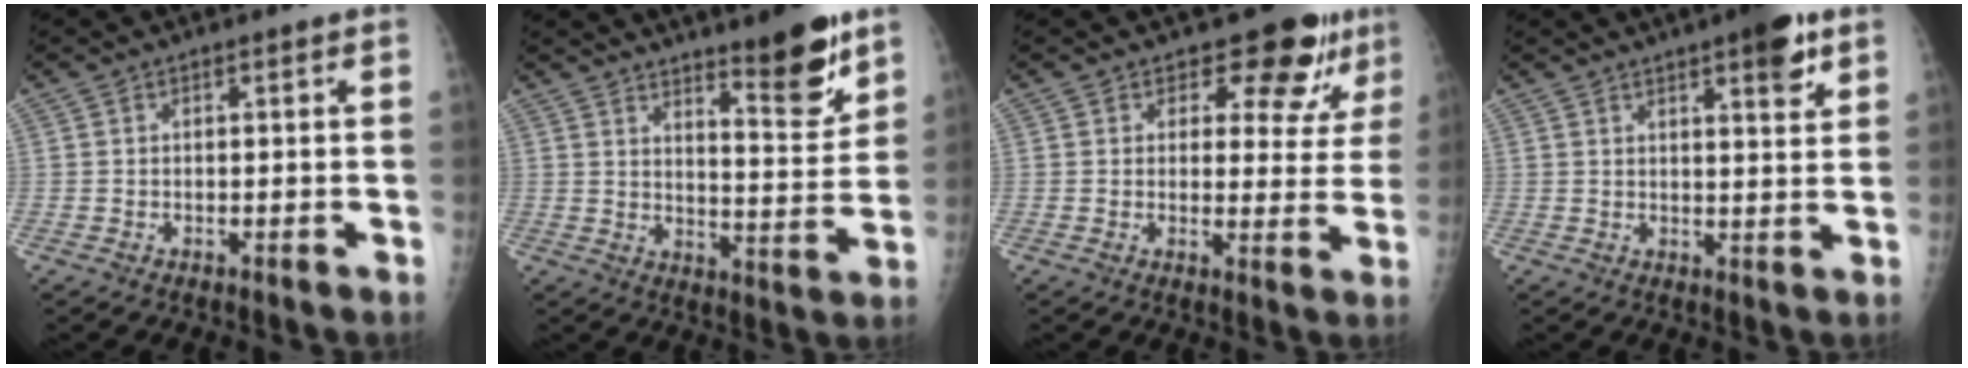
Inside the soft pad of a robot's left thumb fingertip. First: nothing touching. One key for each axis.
{"total": 11.4, "fx": 8.2, "fy": 2.3, "fz": 7.7, "tx": -0.089, "ty": -0.068, "tz": 0.128}
{"total": 8.9, "fx": 6.5, "fy": 4.8, "fz": 3.7, "tx": -0.010, "ty": -0.041, "tz": 0.070}
{"total": 7.3, "fx": 4.4, "fy": 1.9, "fz": 5.6, "tx": -0.065, "ty": -0.019, "tz": 0.056}